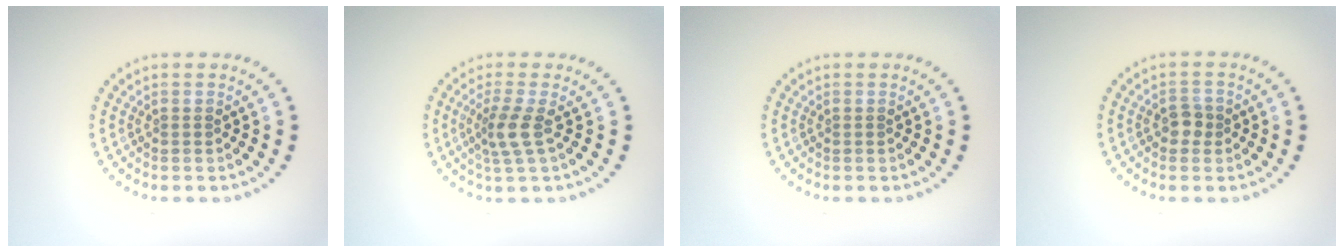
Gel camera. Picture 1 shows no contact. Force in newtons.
{"total": 2.3, "press": 1.8, "slide": 1.5}
{"total": 0.0}
{"total": 1.6, "press": 1.6, "slide": 0.5}